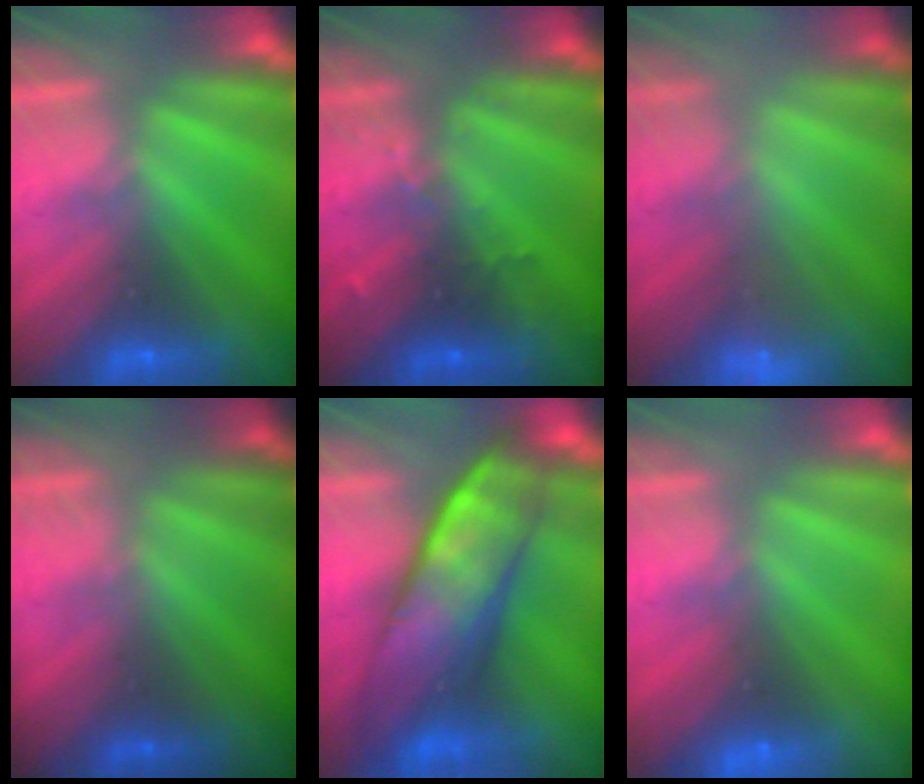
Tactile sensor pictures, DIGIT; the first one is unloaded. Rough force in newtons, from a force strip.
{"total": 3.0}
{"total": 2.3}
{"total": 1.8}
{"total": 10.5}
{"total": 2.4}